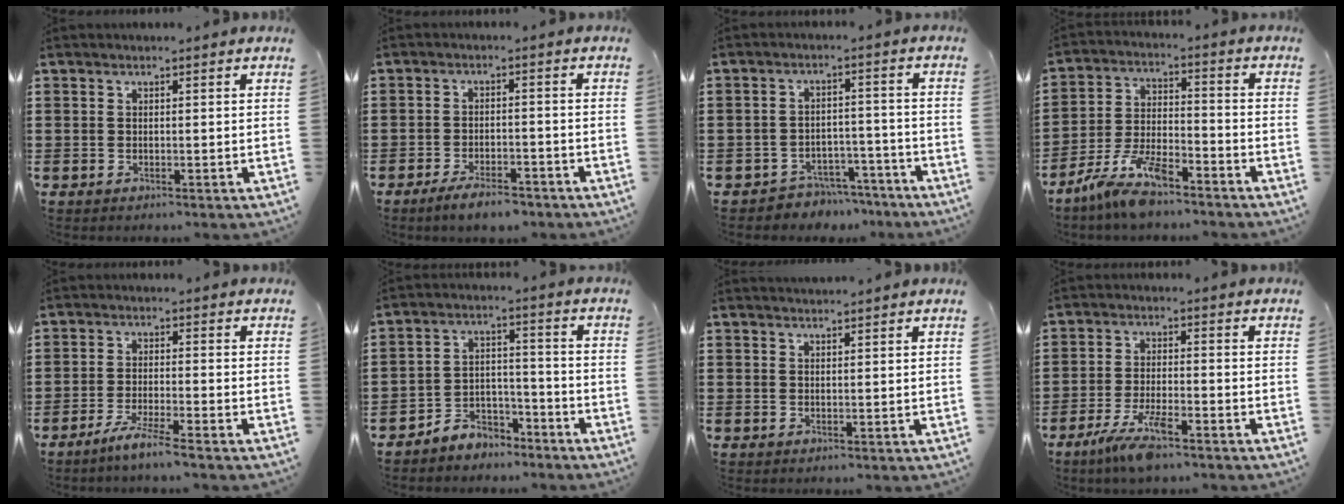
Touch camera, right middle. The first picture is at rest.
{"total": 4.1, "force": [-3.5, 0.9, 2.0], "torque": [-0.039, 0.003, -0.068]}
{"total": 4.2, "force": [-4.1, 1.0, 0.0], "torque": [-0.007, 0.011, -0.086]}
{"total": 8.7, "force": [-7.0, 1.9, 4.7], "torque": [-0.105, 0.003, -0.138]}
{"total": 4.1, "force": [-3.4, -0.5, 2.3], "torque": [-0.050, -0.009, -0.065]}
{"total": 4.7, "force": [-4.4, 1.6, 0.1], "torque": [-0.008, 0.007, -0.094]}
{"total": 1.0, "force": [1.0, -0.1, 0.0], "torque": [-0.001, -0.004, 0.021]}
{"total": 6.6, "force": [-4.4, 1.1, 4.8], "torque": [-0.102, -0.012, -0.083]}